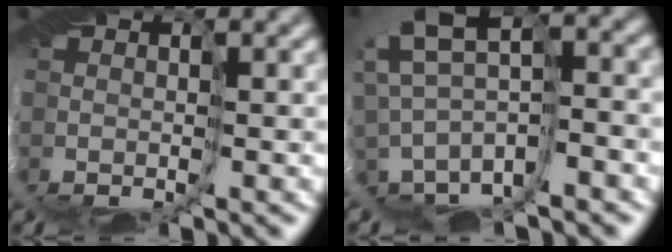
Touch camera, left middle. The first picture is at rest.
{"total": 3.9, "force": [1.1, 1.0, 3.6], "torque": [-0.082, 0.025, 0.018]}